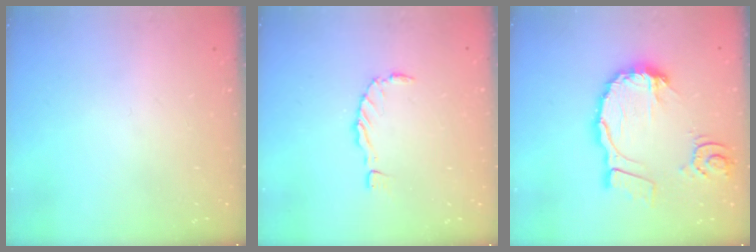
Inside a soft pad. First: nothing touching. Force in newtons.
{"total": 0.0}
{"total": 15.5, "press": 15.4, "slide": 1.9}